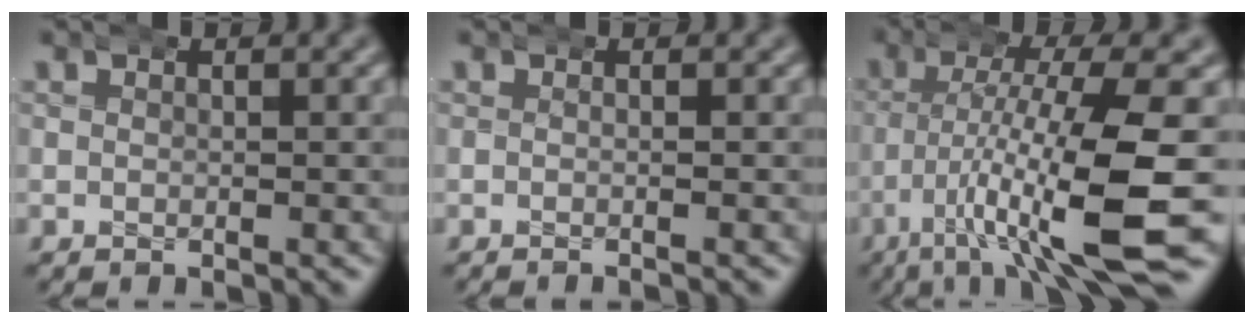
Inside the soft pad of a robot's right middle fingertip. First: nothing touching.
{"total": 0.9, "force": [-0.7, -0.5, -0.2], "torque": [0.000, 0.001, -0.013]}
{"total": 9.0, "force": [-2.8, 1.2, 8.4], "torque": [-0.139, -0.012, -0.036]}